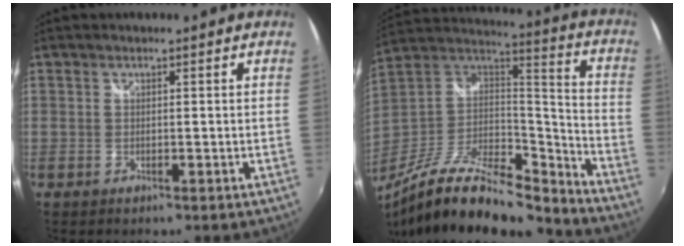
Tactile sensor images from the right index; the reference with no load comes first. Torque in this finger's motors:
{"motor_torque": [-0.25, -0.20, -0.06, -0.18]}